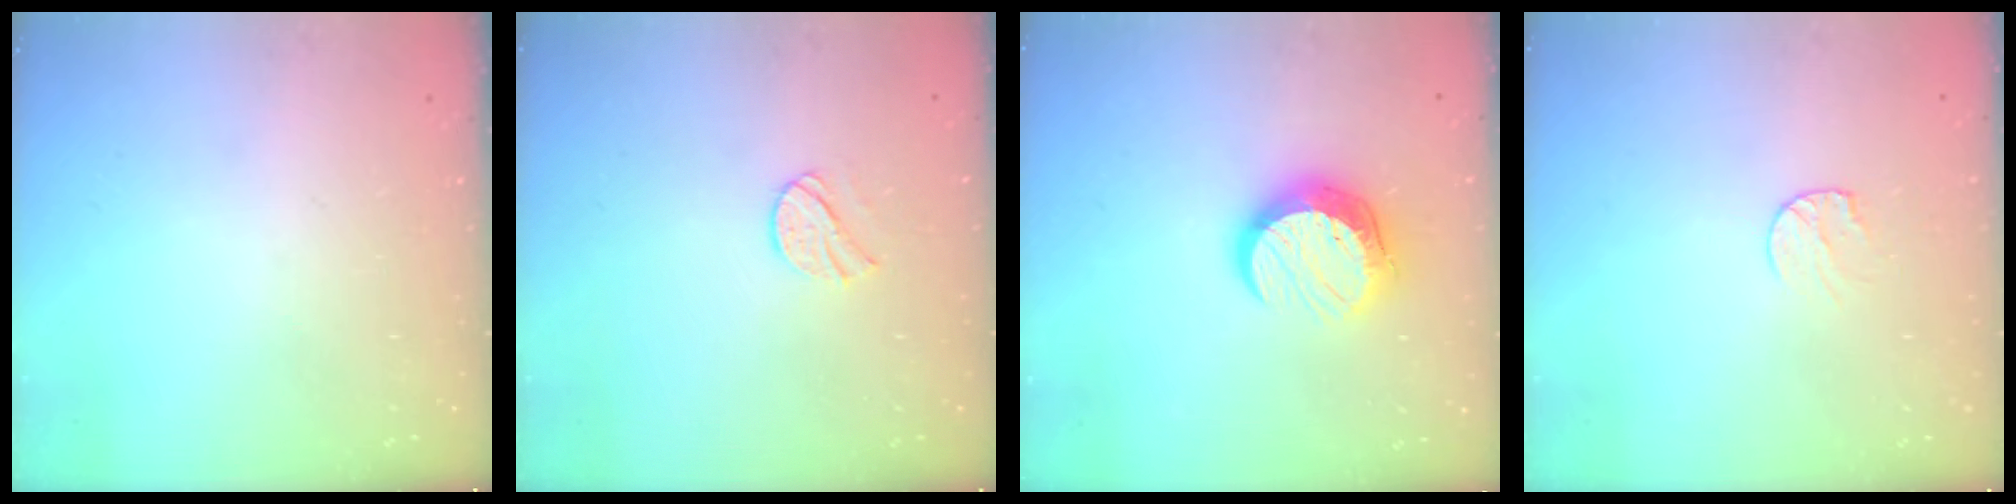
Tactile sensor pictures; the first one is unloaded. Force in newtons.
{"total": 7.4, "press": 7.4, "slide": 0.5}
{"total": 11.6, "press": 11.6, "slide": 0.9}
{"total": 5.6, "press": 5.5, "slide": 0.6}